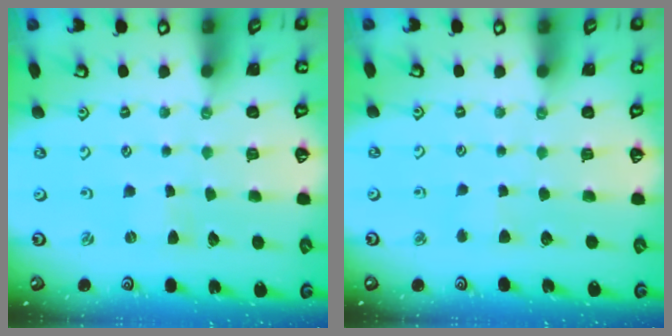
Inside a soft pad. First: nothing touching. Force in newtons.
{"total": 2.9, "press": 2.8, "slide": 0.4}